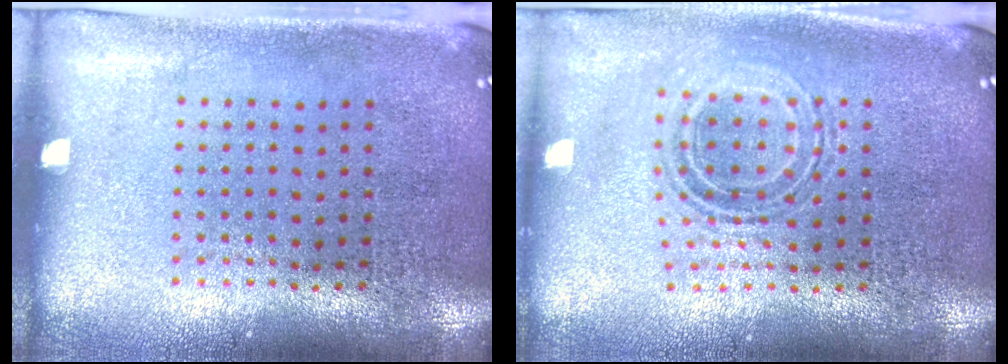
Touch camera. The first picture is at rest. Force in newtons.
{"total": 0.7, "press": 0.7, "slide": 0.1}